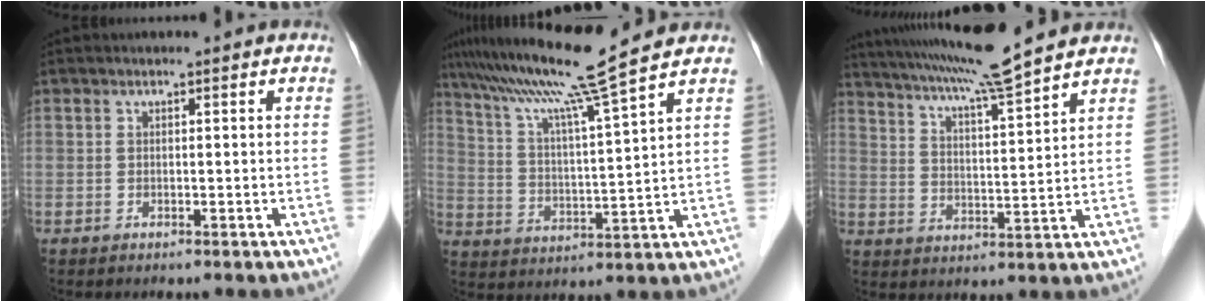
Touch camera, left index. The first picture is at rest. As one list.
[{"total": 13.0, "force": [10.2, -2.7, 7.5], "torque": [-0.133, 0.001, 0.175]}, {"total": 13.1, "force": [11.5, -1.1, 6.2], "torque": [-0.114, 0.011, 0.183]}]